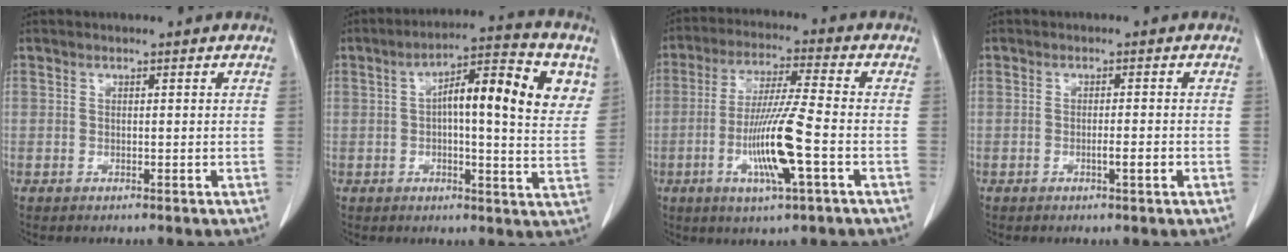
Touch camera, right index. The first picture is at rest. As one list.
[{"total": 15.3, "force": [4.4, 3.4, 14.3], "torque": [-0.200, 0.029, 0.057]}, {"total": 11.7, "force": [-3.4, -0.1, 11.2], "torque": [-0.219, -0.014, -0.066]}, {"total": 1.9, "force": [-0.7, -0.1, 1.8], "torque": [-0.030, -0.003, -0.012]}]